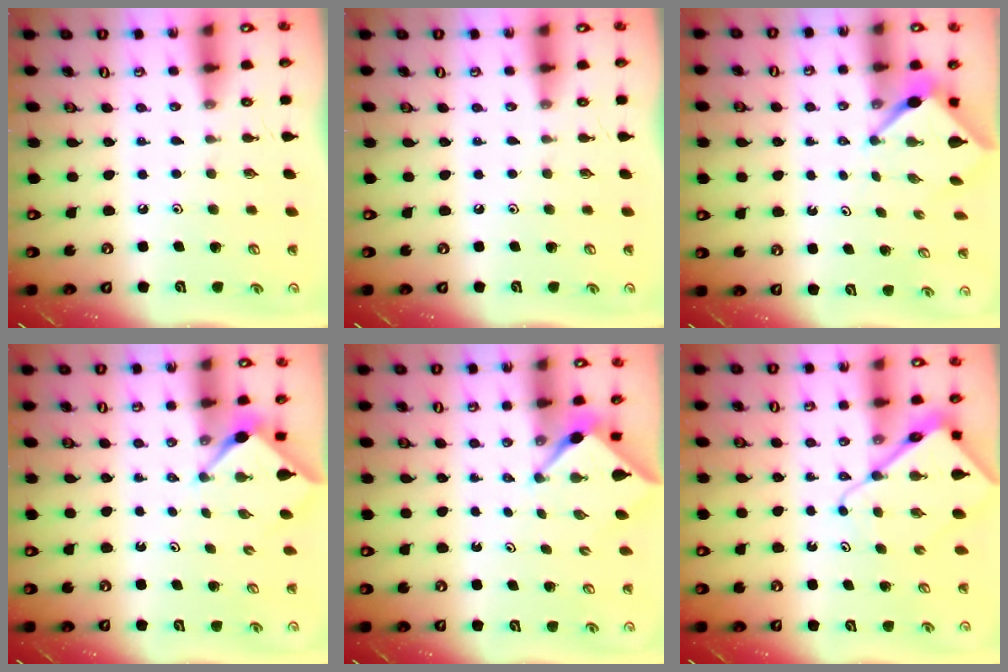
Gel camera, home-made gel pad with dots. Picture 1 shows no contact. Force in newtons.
{"total": 0.0}
{"total": 2.9, "press": 2.9, "slide": 0.1}
{"total": 3.0, "press": 2.9, "slide": 0.3}
{"total": 3.2, "press": 3.2, "slide": 0.2}
{"total": 9.1, "press": 9.1, "slide": 0.7}